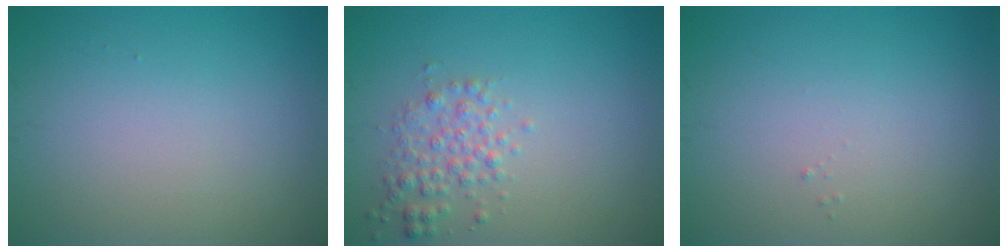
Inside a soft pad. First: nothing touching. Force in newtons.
{"total": 2.4, "press": 2.4, "slide": 0.0}
{"total": 0.0}